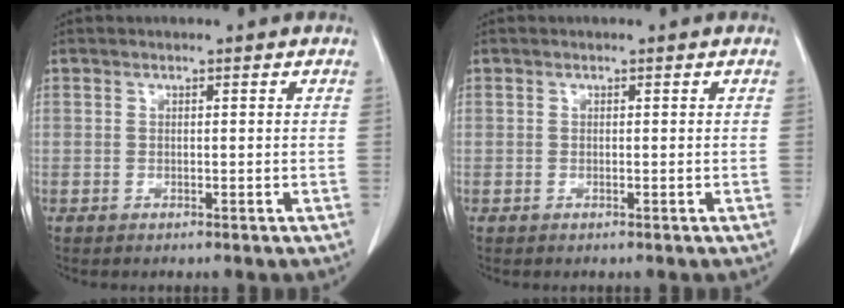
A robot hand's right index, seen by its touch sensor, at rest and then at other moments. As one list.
[{"total": 0.0}]